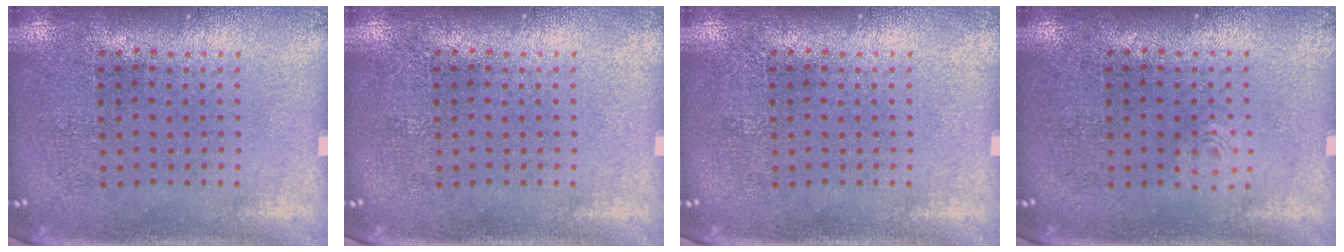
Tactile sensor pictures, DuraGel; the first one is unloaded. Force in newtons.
{"total": 0.0}
{"total": 0.0}
{"total": 0.7, "press": 0.6, "slide": 0.2}